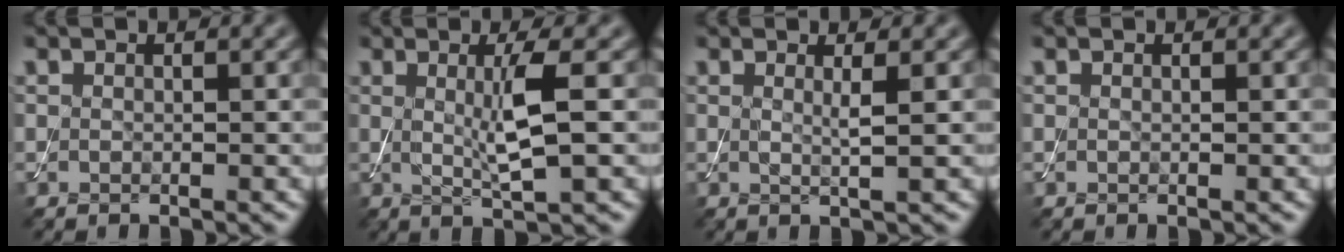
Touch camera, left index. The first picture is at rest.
{"total": 4.0, "force": [0.4, 0.7, 4.0], "torque": [-0.072, -0.010, 0.010]}
{"total": 1.5, "force": [0.4, 0.3, 1.4], "torque": [-0.022, -0.004, 0.001]}
{"total": 0.0}